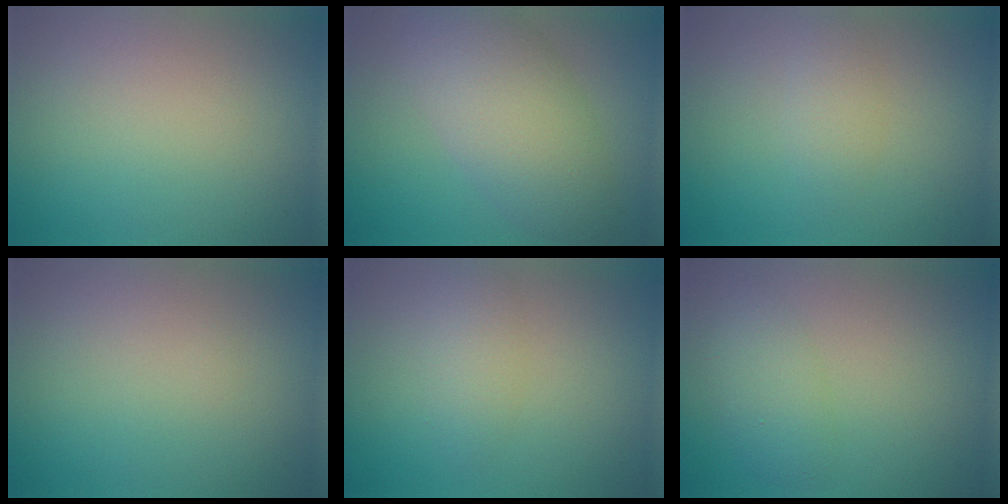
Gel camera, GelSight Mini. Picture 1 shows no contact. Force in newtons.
{"total": 6.7, "press": 6.7, "slide": 0.1}
{"total": 1.5, "press": 1.5, "slide": 0.0}
{"total": 0.0}
{"total": 2.0, "press": 2.0, "slide": 0.0}
{"total": 2.7, "press": 2.7, "slide": 0.1}